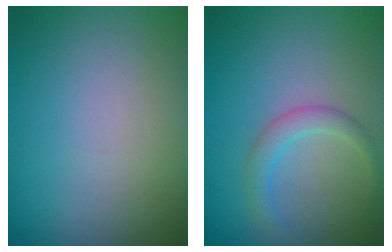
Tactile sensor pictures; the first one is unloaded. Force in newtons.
{"total": 2.1, "press": 2.1, "slide": 0.0}